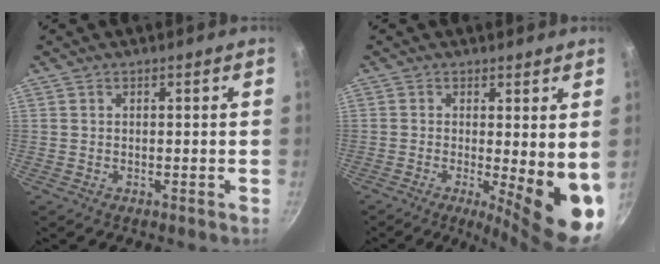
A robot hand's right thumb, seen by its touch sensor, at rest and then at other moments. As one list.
[{"total": 11.4, "force": [-1.3, 3.1, 10.9], "torque": [-0.129, -0.019, -0.012]}]